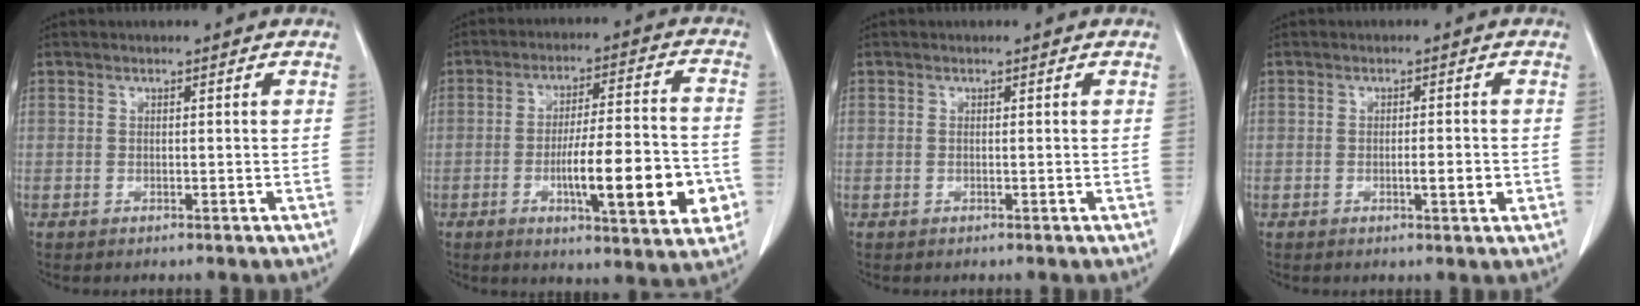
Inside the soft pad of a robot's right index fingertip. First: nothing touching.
{"total": 15.9, "force": [-4.6, 2.7, 15.0], "torque": [-0.213, 0.002, -0.064]}
{"total": 0.0}
{"total": 2.8, "force": [-0.6, 0.5, 2.7], "torque": [-0.046, -0.002, -0.008]}